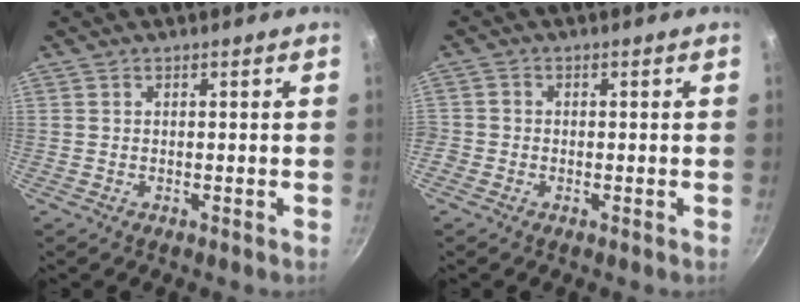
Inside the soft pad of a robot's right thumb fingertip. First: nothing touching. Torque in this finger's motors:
{"motor_torque": [0.33, 0.37, 0.46, -0.30, 0.14]}